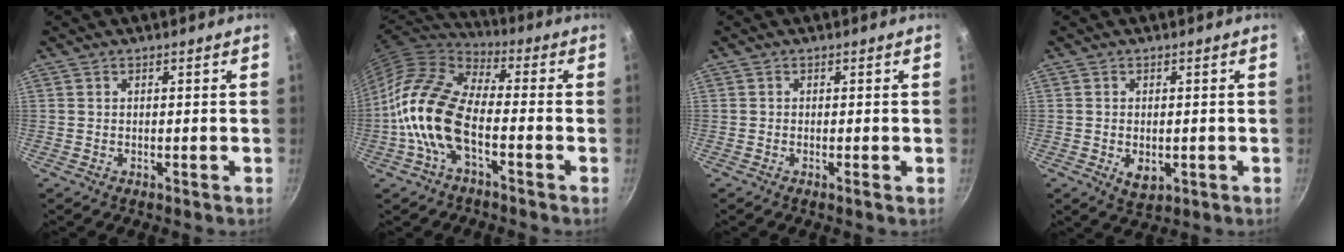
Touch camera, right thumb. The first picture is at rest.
{"total": 15.6, "force": [-4.4, 7.8, 12.8], "torque": [-0.239, 0.039, -0.104]}
{"total": 0.6, "force": [-0.3, -0.1, 0.5], "torque": [-0.012, -0.002, -0.008]}
{"total": 3.3, "force": [-0.3, 2.1, 2.5], "torque": [-0.043, -0.011, 0.000]}